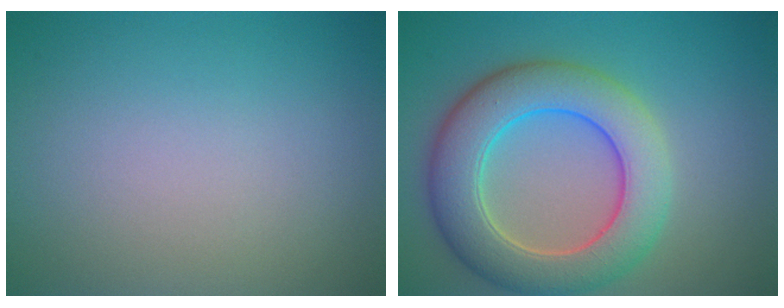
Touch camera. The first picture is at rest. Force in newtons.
{"total": 8.1, "press": 8.1, "slide": 0.3}